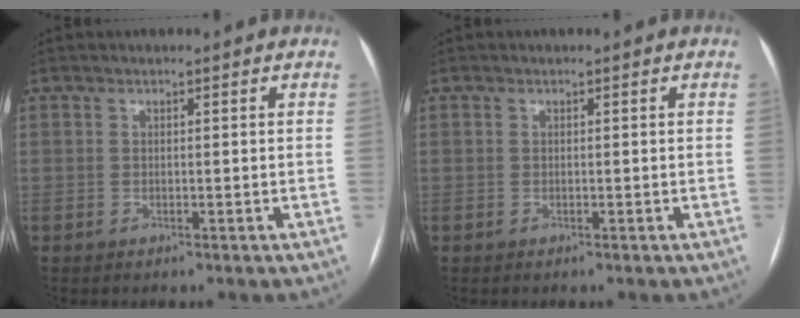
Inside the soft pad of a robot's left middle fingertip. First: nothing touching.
{"total": 0.0}